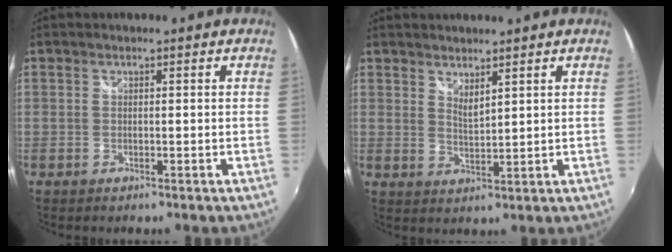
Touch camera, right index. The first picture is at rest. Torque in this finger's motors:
{"motor_torque": [-0.16, 0.01, -0.01, 0.00]}